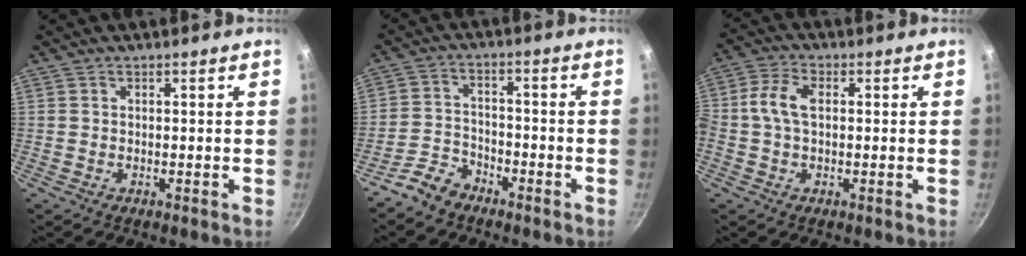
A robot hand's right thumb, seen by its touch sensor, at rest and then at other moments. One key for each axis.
{"total": 5.6, "fx": -4.6, "fy": 3.0, "fz": 1.5, "tx": -0.021, "ty": 0.045, "tz": -0.091}
{"total": 6.2, "fx": 0.5, "fy": 3.8, "fz": 4.9, "tx": -0.103, "ty": 0.018, "tz": -0.003}